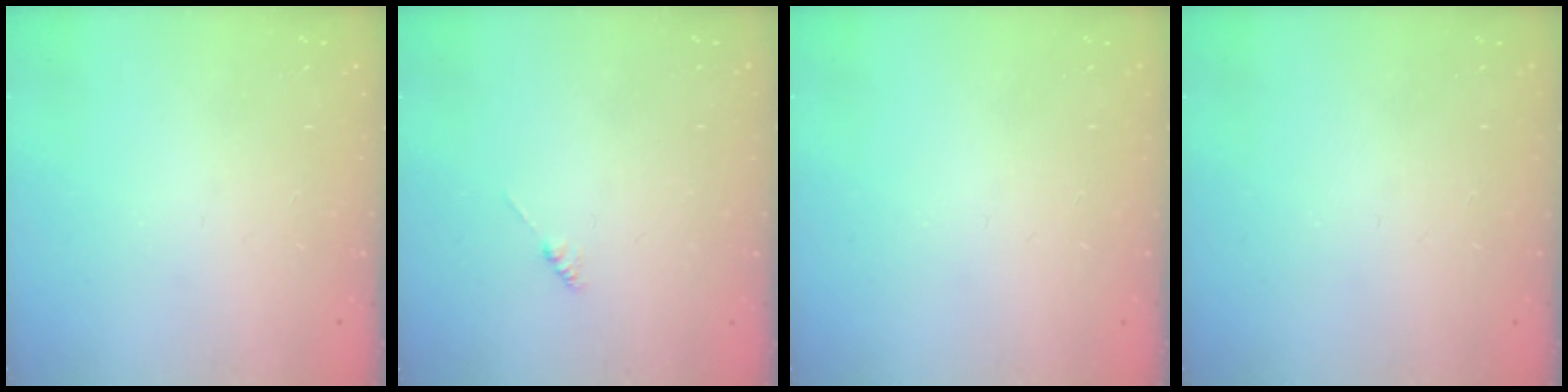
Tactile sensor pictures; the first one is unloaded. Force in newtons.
{"total": 0.0}
{"total": 0.0}
{"total": 0.0}